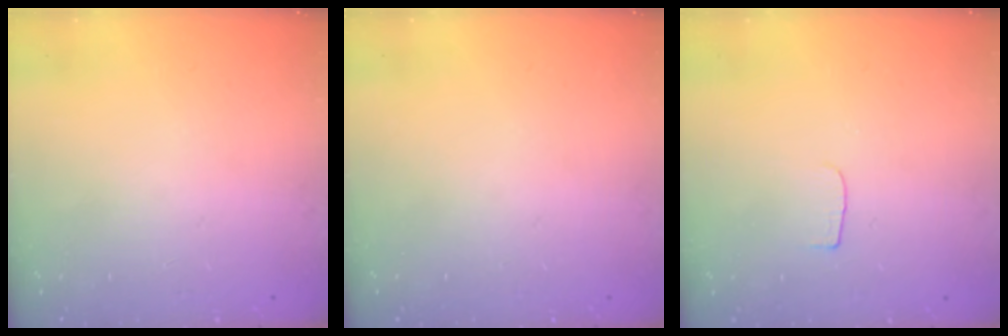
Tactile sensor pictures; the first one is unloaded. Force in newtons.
{"total": 0.0}
{"total": 3.0, "press": 3.0, "slide": 0.3}